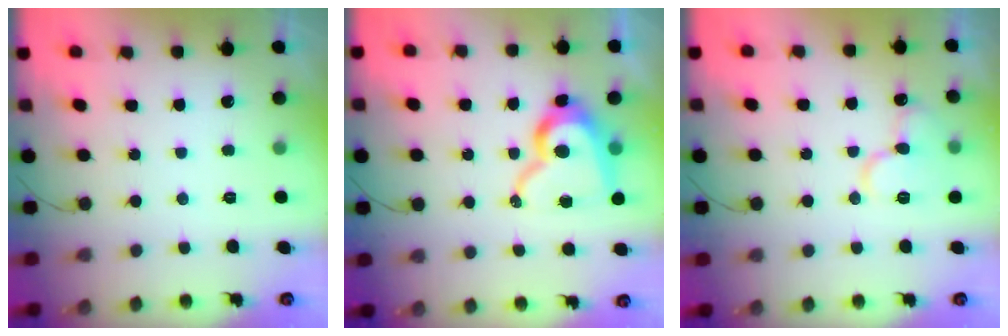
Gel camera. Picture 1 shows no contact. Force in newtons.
{"total": 15.5, "press": 15.4, "slide": 1.6}
{"total": 12.2, "press": 12.1, "slide": 1.6}